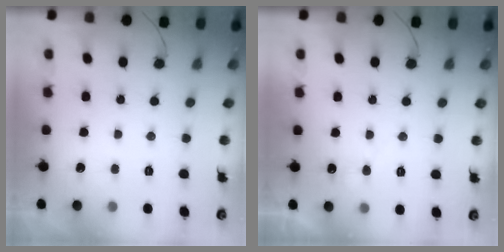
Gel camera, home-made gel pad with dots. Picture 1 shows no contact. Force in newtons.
{"total": 6.5, "press": 6.5, "slide": 0.5}